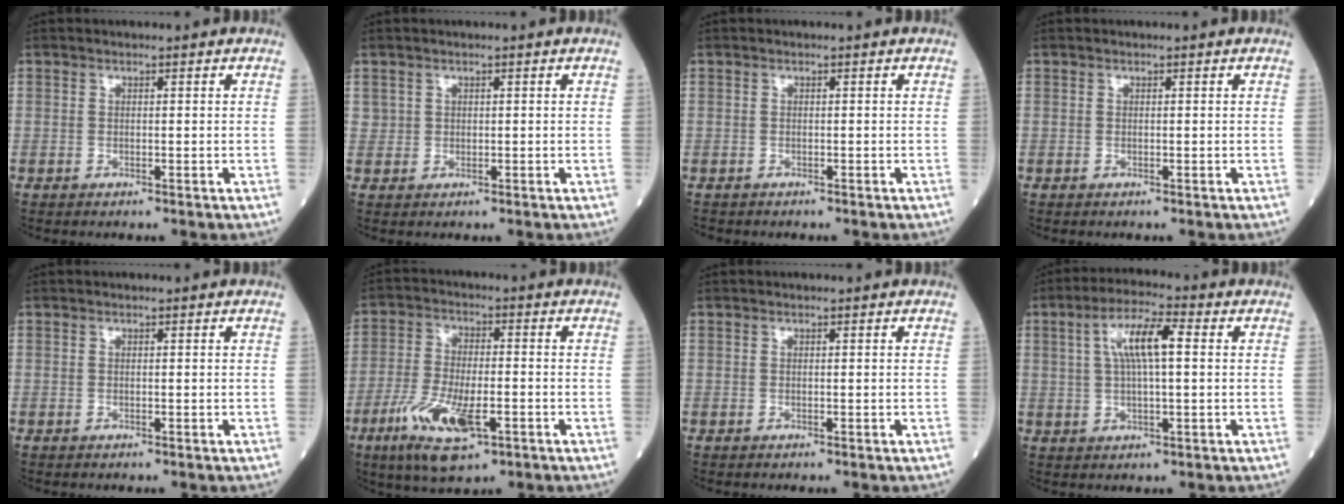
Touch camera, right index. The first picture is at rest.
{"total": 1.1, "force": [0.6, 0.9, 0.1], "torque": [0.010, 0.001, 0.007]}
{"total": 1.0, "force": [-0.8, 0.6, -0.1], "torque": [-0.010, 0.002, -0.016]}
{"total": 0.0}
{"total": 0.0}
{"total": 11.4, "force": [-5.0, 3.4, 9.6], "torque": [-0.195, -0.016, -0.085]}
{"total": 0.0}
{"total": 7.8, "force": [1.7, 1.6, 7.5], "torque": [-0.143, 0.019, 0.031]}